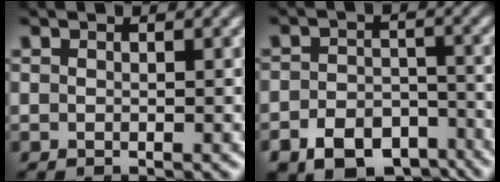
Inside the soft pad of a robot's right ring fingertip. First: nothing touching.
{"total": 8.6, "force": [-6.6, 4.9, 2.4], "torque": [-0.025, -0.023, -0.105]}